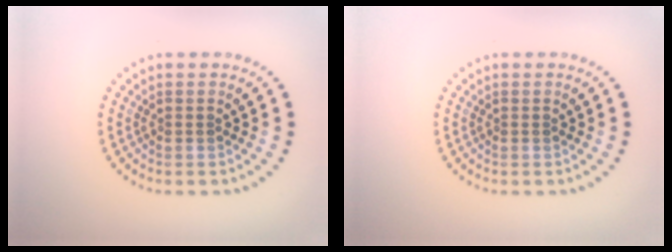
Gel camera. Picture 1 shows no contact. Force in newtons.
{"total": 0.0}